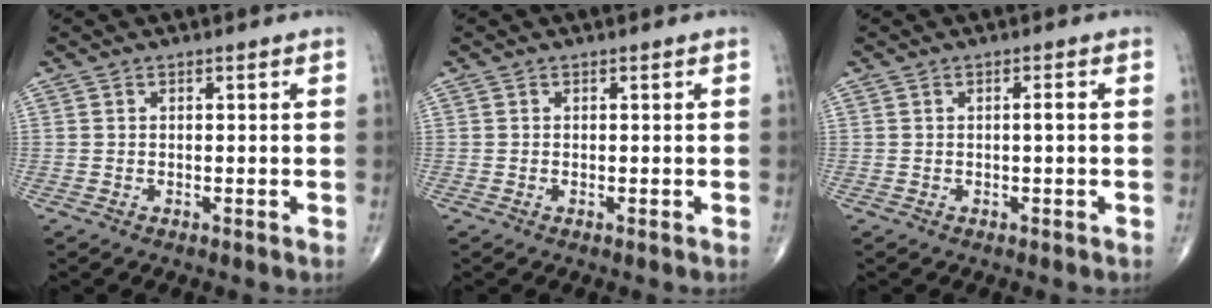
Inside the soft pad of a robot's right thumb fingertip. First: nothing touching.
{"total": 0.0}
{"total": 1.0, "force": [-0.1, 0.1, 0.9], "torque": [-0.017, 0.000, -0.003]}